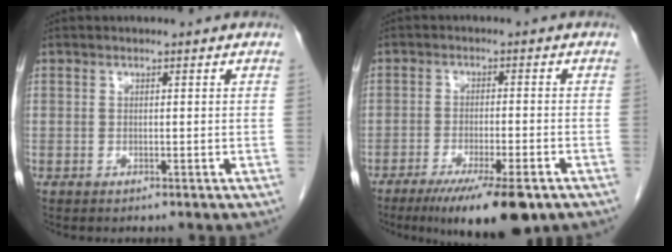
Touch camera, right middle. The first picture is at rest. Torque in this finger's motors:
{"motor_torque": [1.12, -1.02, 0.16, 0.10]}